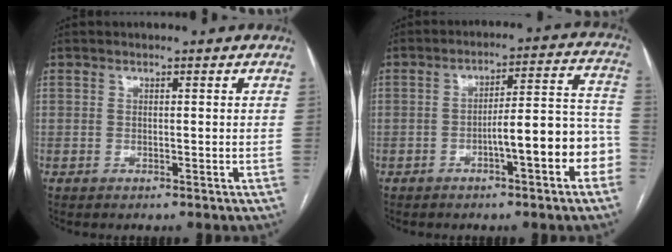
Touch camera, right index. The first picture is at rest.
{"total": 10.5, "force": [-4.1, 1.8, 9.5], "torque": [-0.118, 0.039, -0.051]}